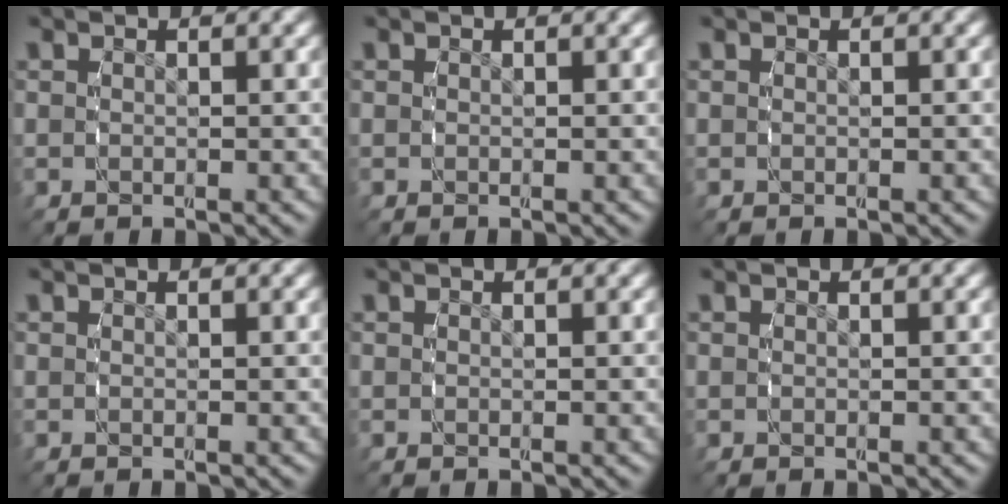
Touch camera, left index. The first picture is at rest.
{"total": 0.0}
{"total": 0.0}
{"total": 0.0}
{"total": 0.0}
{"total": 0.0}